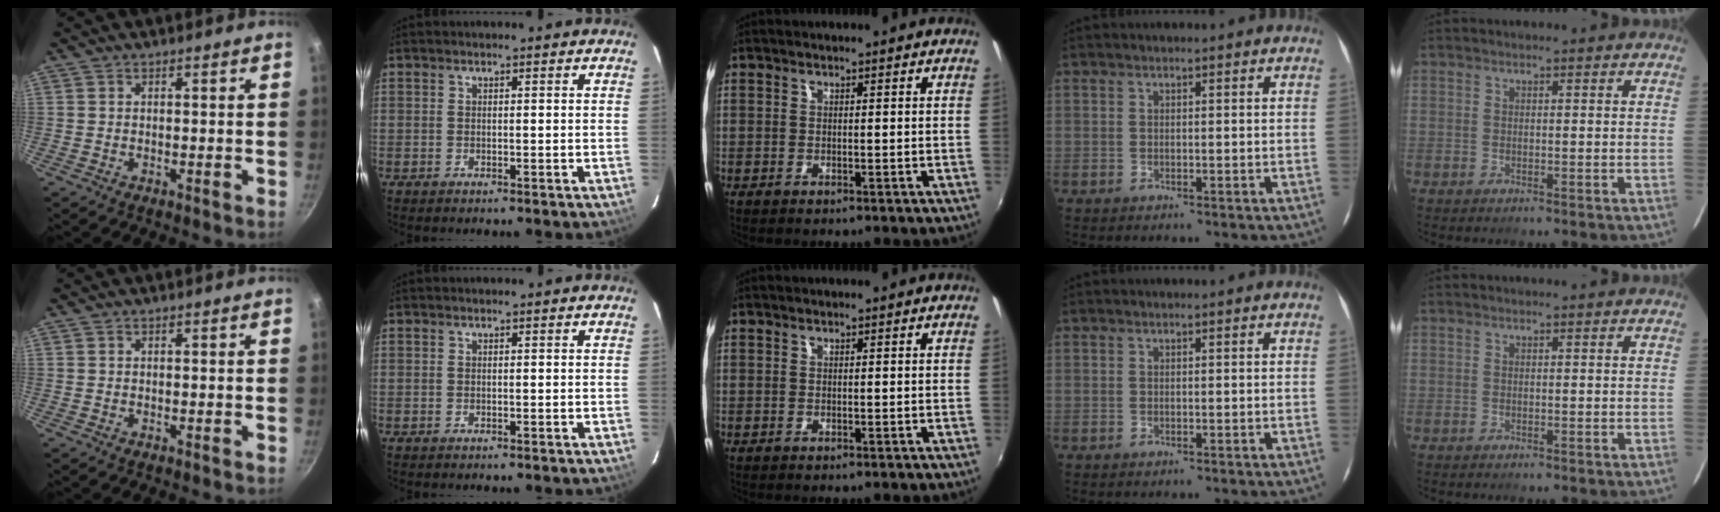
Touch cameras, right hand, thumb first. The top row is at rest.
{}